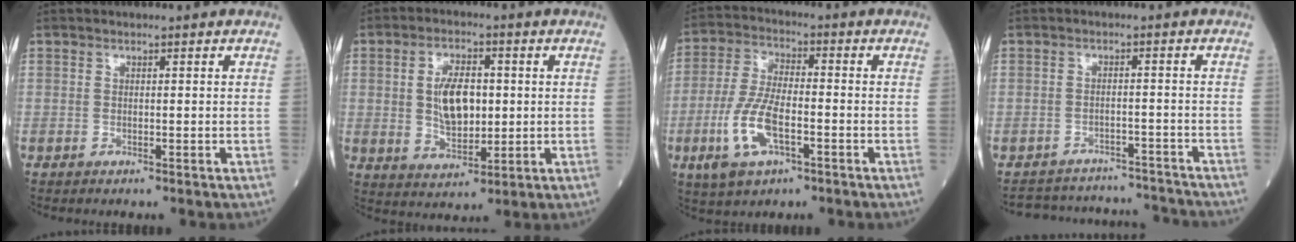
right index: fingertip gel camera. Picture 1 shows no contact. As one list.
[{"total": 8.2, "force": [0.8, 4.1, 7.1], "torque": [-0.138, 0.008, 0.022]}, {"total": 10.1, "force": [-3.6, 3.8, 8.6], "torque": [-0.196, -0.006, -0.066]}, {"total": 11.7, "force": [-11.4, 2.3, 0.8], "torque": [-0.013, 0.024, -0.147]}]